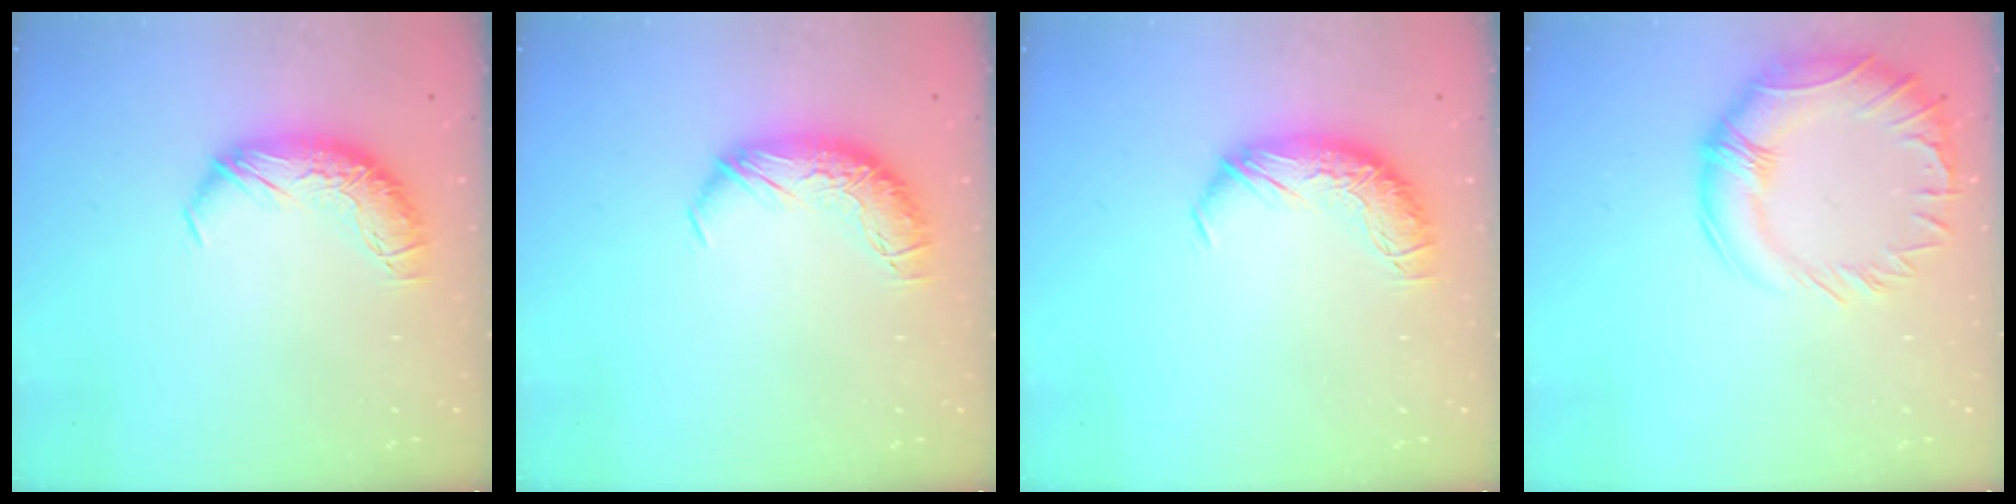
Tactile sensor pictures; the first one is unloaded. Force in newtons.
{"total": 0.0}
{"total": 0.0}
{"total": 7.2, "press": 6.1, "slide": 3.8}